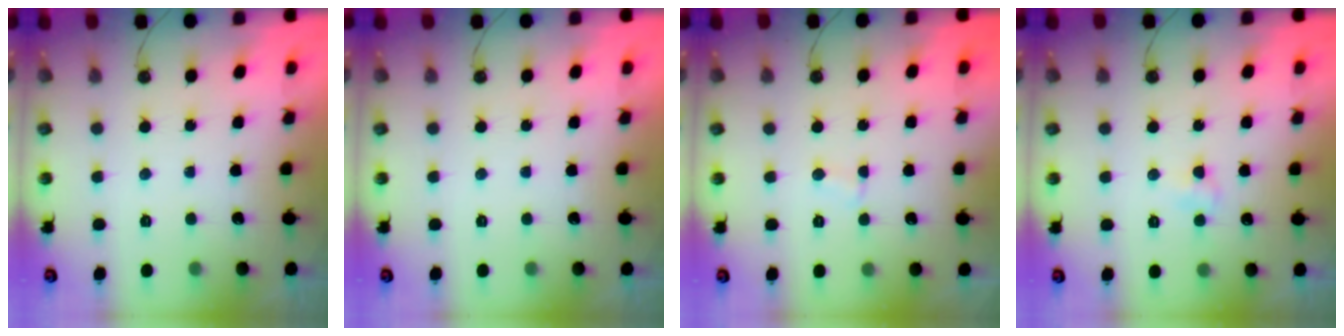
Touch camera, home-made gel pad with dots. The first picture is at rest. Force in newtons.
{"total": 0.0}
{"total": 2.3, "press": 2.3, "slide": 0.2}
{"total": 2.9, "press": 2.7, "slide": 0.9}